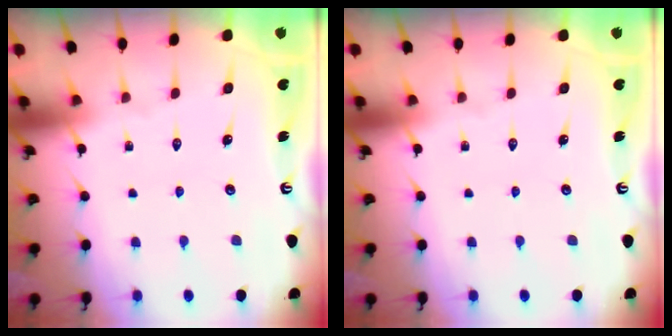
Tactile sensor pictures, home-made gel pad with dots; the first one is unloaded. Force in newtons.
{"total": 0.0}